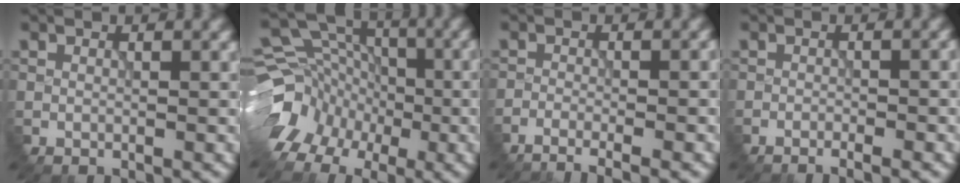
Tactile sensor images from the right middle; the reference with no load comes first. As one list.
[{"total": 7.3, "force": [-4.1, 5.2, 3.2], "torque": [-0.060, 0.002, -0.073]}, {"total": 4.3, "force": [-2.9, 1.0, 3.0], "torque": [-0.014, 0.007, -0.042]}, {"total": 2.0, "force": [-1.4, 0.2, 1.4], "torque": [-0.012, 0.005, -0.017]}]